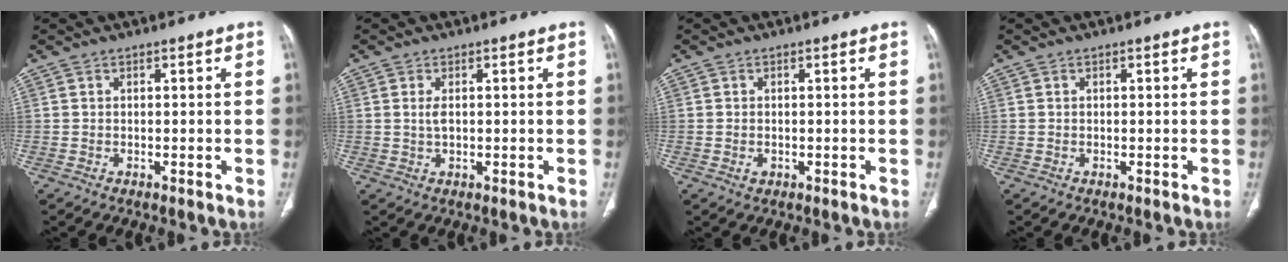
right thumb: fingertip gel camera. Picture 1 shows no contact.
{"total": 2.1, "force": [0.4, 1.0, 1.8], "torque": [-0.040, -0.002, 0.009]}
{"total": 1.2, "force": [-0.2, 0.9, 0.8], "torque": [-0.013, 0.003, 0.000]}
{"total": 0.0}